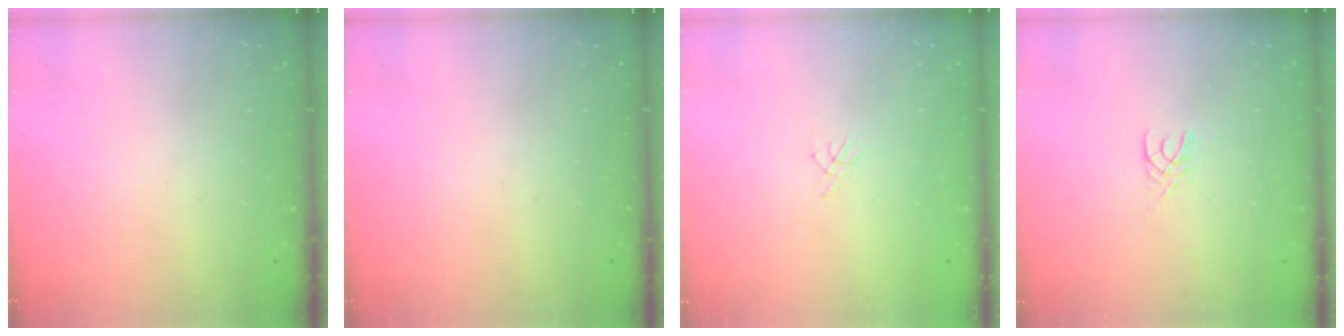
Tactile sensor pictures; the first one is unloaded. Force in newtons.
{"total": 0.0}
{"total": 0.5, "press": 0.4, "slide": 0.3}
{"total": 2.5, "press": 2.5, "slide": 0.4}